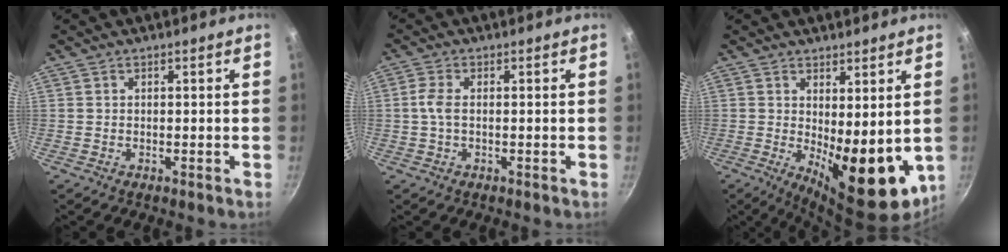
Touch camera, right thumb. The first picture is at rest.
{"total": 3.1, "force": [-0.1, 1.5, 2.7], "torque": [-0.068, 0.007, -0.008]}
{"total": 13.2, "force": [0.1, 5.4, 12.1], "torque": [-0.137, -0.025, 0.017]}